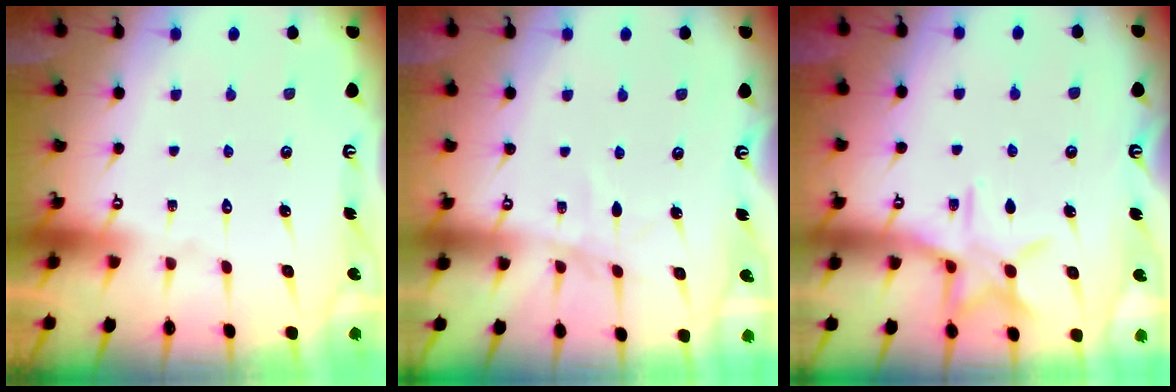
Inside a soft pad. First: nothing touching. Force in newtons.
{"total": 3.2, "press": 3.2, "slide": 0.2}
{"total": 10.0, "press": 10.0, "slide": 0.6}